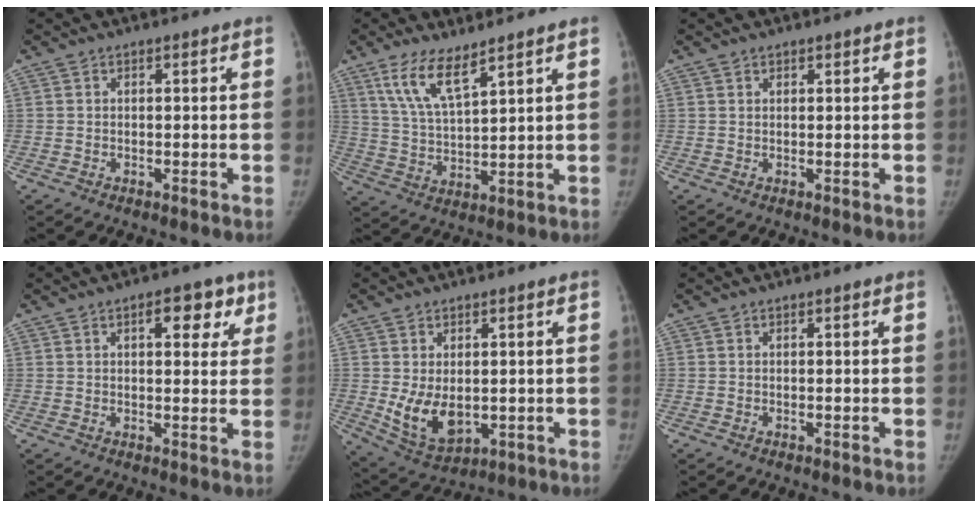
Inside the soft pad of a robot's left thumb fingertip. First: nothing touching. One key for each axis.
{"total": 8.3, "fx": 5.7, "fy": 2.2, "fz": 5.7, "tx": -0.107, "ty": -0.030, "tz": 0.122}
{"total": 0.6, "fx": 0.5, "fy": 0.4, "fz": -0.1, "tx": 0.009, "ty": -0.003, "tz": 0.005}
{"total": 7.3, "fx": 3.4, "fy": 3.7, "fz": 5.3, "tx": -0.034, "ty": -0.007, "tz": 0.037}
{"total": 8.7, "fx": -0.4, "fy": 5.8, "fz": 6.5, "tx": -0.096, "ty": -0.018, "tz": 0.014}
{"total": 0.0}